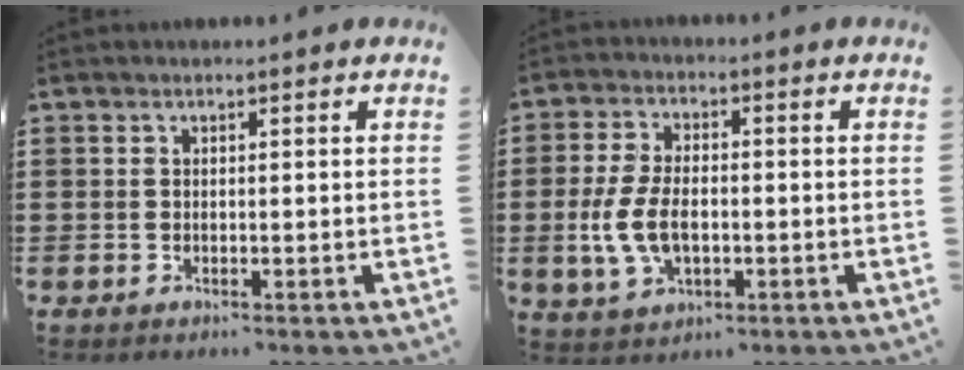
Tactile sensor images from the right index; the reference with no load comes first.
{"total": 7.5, "force": [-1.3, 4.2, 6.1], "torque": [-0.149, -0.003, -0.031]}